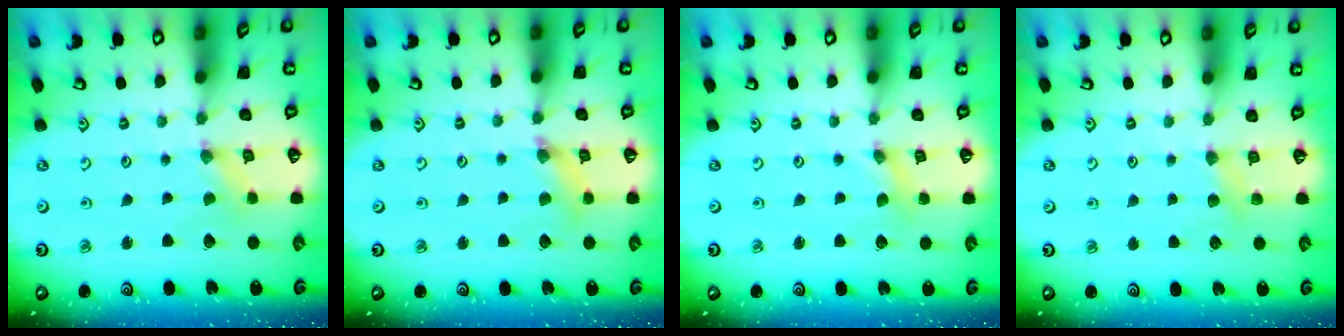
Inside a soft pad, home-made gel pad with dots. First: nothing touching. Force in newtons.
{"total": 5.3, "press": 5.2, "slide": 0.5}
{"total": 0.9, "press": 0.8, "slide": 0.3}
{"total": 4.8, "press": 4.7, "slide": 0.6}